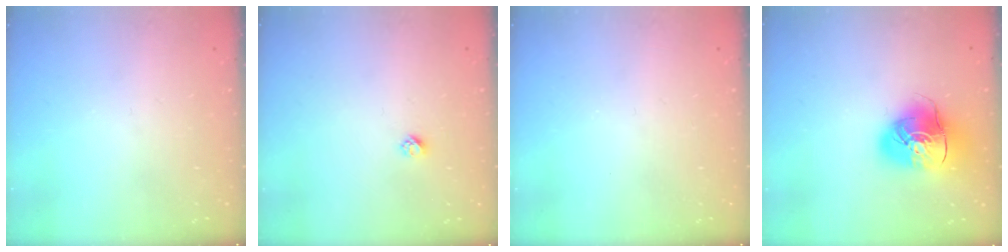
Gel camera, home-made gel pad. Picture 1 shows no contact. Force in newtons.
{"total": 2.4, "press": 2.4, "slide": 0.2}
{"total": 0.0}
{"total": 13.4, "press": 13.3, "slide": 2.0}